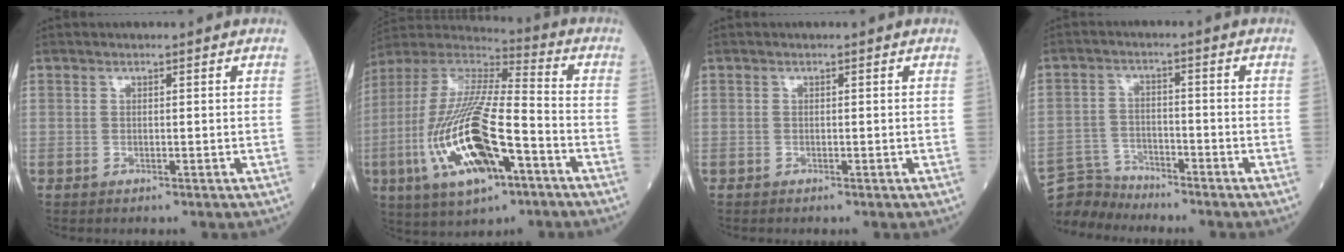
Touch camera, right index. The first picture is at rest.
{"total": 21.5, "force": [-7.2, 5.6, 19.4], "torque": [-0.433, -0.027, -0.128]}
{"total": 0.0}
{"total": 5.4, "force": [-5.2, 0.6, -1.3], "torque": [0.018, 0.002, -0.097]}